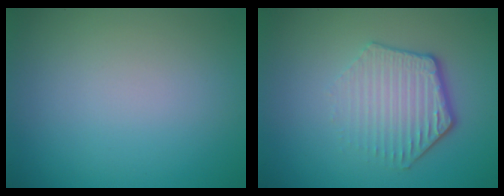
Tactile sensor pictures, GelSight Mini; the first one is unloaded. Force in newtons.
{"total": 4.2, "press": 3.2, "slide": 2.7}